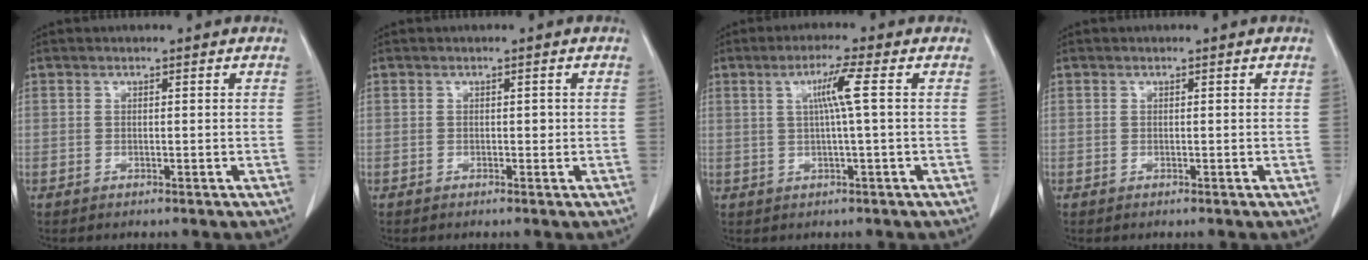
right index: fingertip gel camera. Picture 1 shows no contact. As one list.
[{"total": 0.5, "force": [-0.1, 0.3, 0.4], "torque": [-0.002, 0.002, -0.004]}, {"total": 4.7, "force": [0.8, -0.9, 4.6], "torque": [-0.088, 0.006, 0.016]}, {"total": 0.0}]